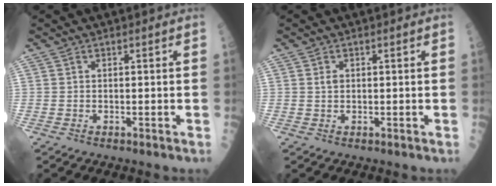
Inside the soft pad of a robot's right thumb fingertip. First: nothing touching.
{"total": 1.3, "force": [0.4, 0.9, 0.8], "torque": [-0.010, -0.001, 0.009]}